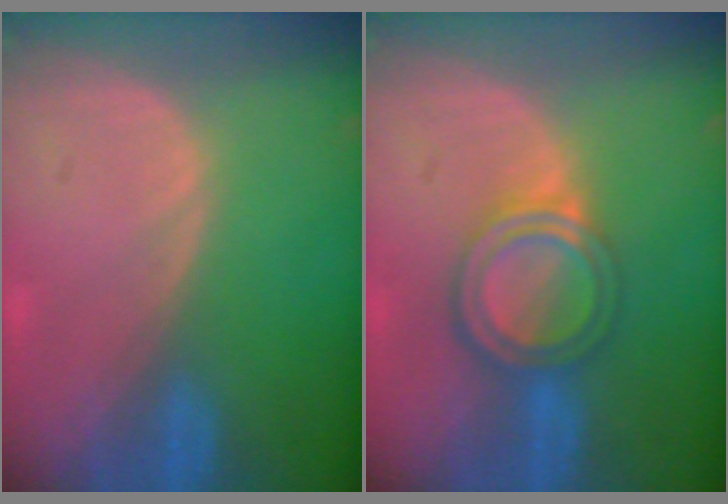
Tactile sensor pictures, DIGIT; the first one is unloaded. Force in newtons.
{"total": 6.2, "press": 5.4, "slide": 3.1}